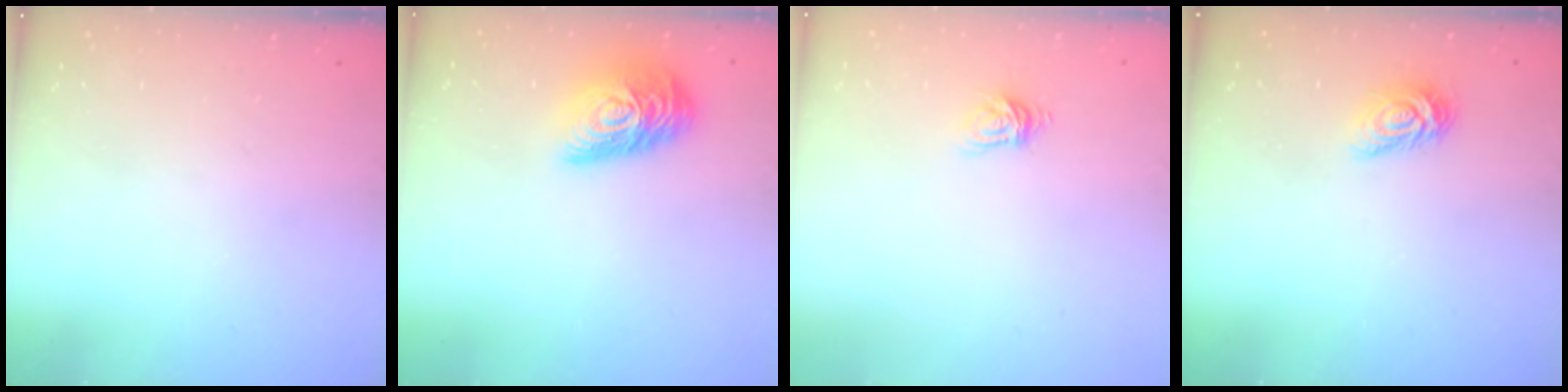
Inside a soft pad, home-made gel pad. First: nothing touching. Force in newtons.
{"total": 14.8, "press": 14.8, "slide": 1.0}
{"total": 4.7, "press": 4.7, "slide": 0.4}
{"total": 6.8, "press": 6.8, "slide": 0.2}